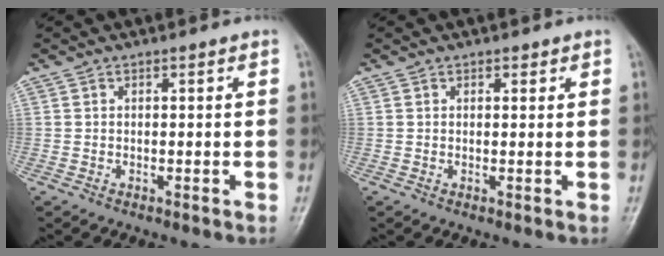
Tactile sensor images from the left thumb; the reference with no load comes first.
{"total": 1.0, "force": [0.7, 0.7, 0.3], "torque": [0.010, -0.002, 0.005]}